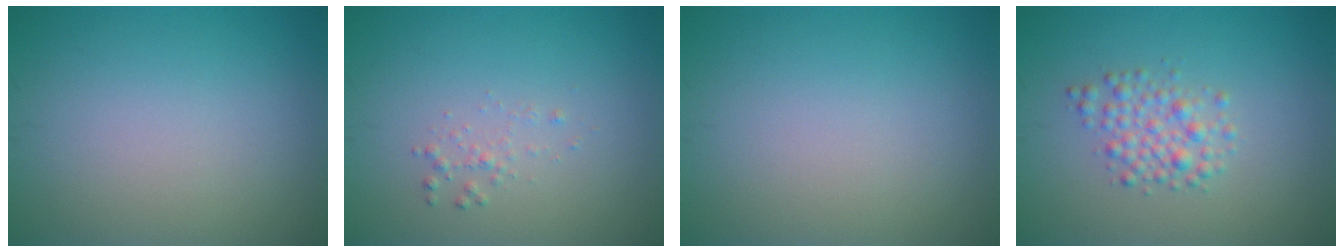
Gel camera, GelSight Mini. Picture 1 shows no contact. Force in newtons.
{"total": 0.9, "press": 0.9, "slide": 0.0}
{"total": 0.0}
{"total": 2.6, "press": 2.6, "slide": 0.0}